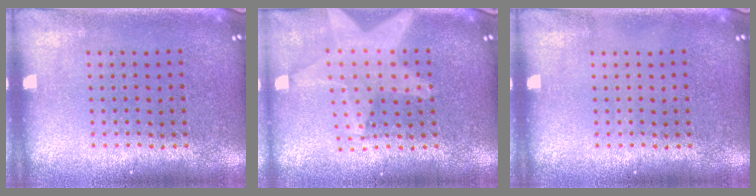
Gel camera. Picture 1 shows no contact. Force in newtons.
{"total": 1.9, "press": 1.6, "slide": 0.8}
{"total": 0.0}